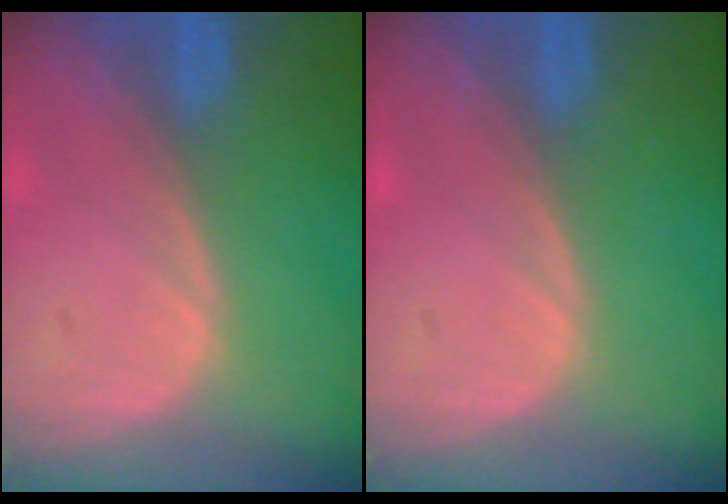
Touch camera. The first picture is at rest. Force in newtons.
{"total": 0.0}